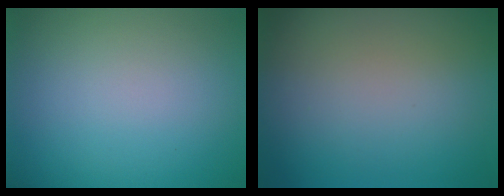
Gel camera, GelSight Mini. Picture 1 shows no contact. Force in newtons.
{"total": 0.0}